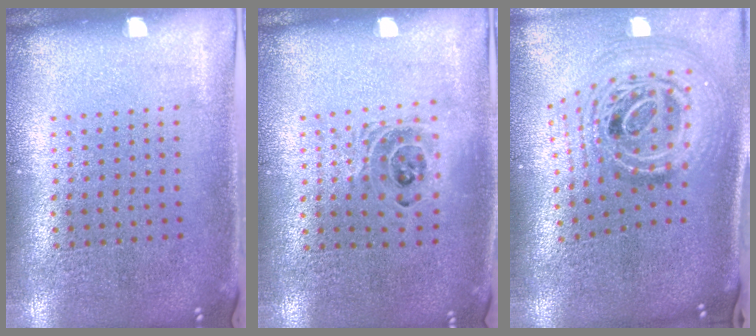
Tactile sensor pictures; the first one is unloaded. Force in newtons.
{"total": 1.3, "press": 1.2, "slide": 0.5}
{"total": 2.5, "press": 1.8, "slide": 1.8}